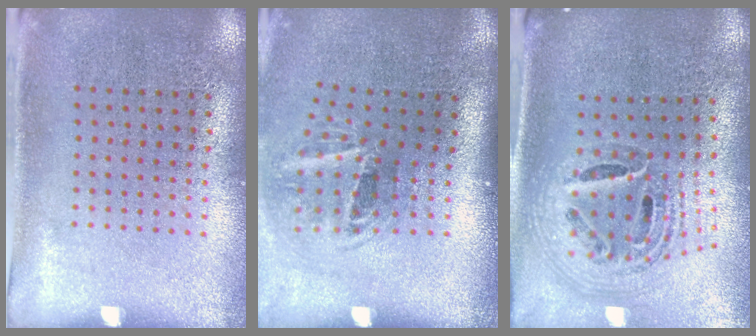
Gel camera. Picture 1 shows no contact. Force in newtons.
{"total": 2.0, "press": 1.1, "slide": 1.6}
{"total": 1.6, "press": 1.4, "slide": 0.8}